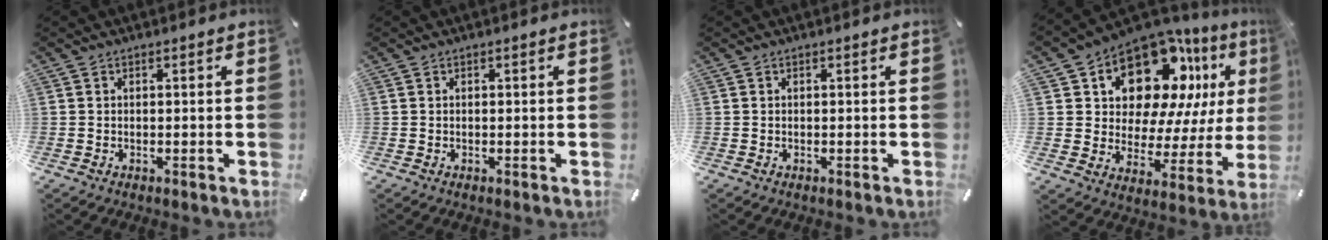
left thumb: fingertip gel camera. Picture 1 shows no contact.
{"total": 0.0}
{"total": 0.0}
{"total": 16.4, "force": [9.7, 10.2, 8.4], "torque": [-0.127, -0.072, 0.169]}